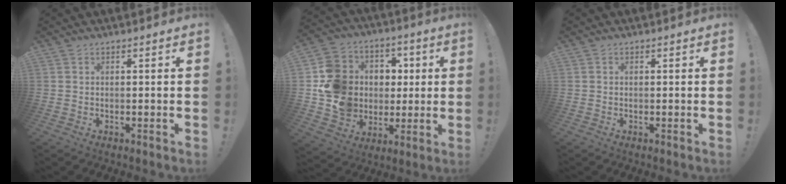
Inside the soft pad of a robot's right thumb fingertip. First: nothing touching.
{"total": 17.0, "force": [0.3, 15.8, 6.1], "torque": [-0.093, 0.010, 0.046]}
{"total": 0.0}